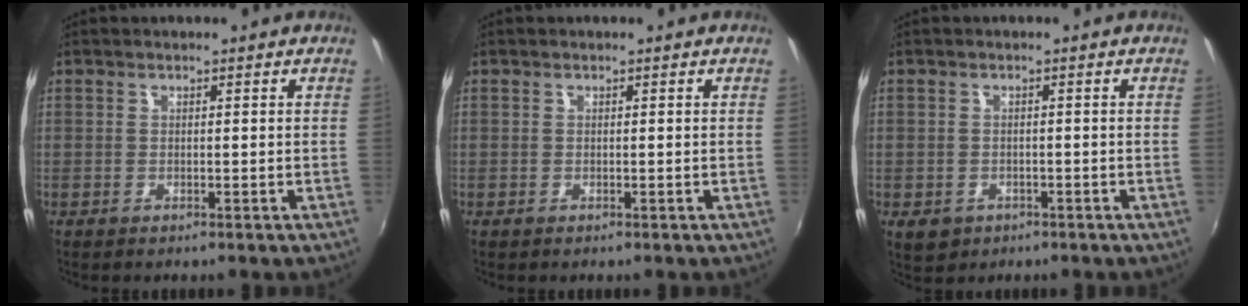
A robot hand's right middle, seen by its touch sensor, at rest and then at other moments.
{"total": 0.0}
{"total": 3.9, "force": [-1.7, 3.1, 1.7], "torque": [-0.038, -0.006, -0.018]}